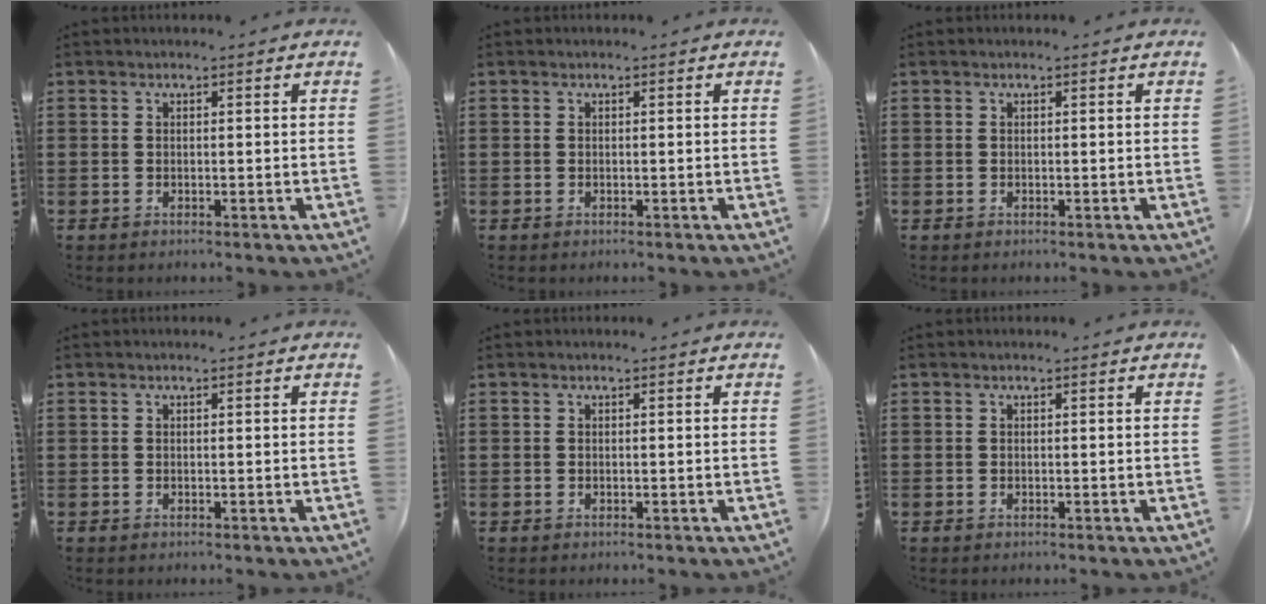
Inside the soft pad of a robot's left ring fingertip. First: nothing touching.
{"total": 0.0}
{"total": 0.0}
{"total": 0.0}
{"total": 0.0}
{"total": 0.0}